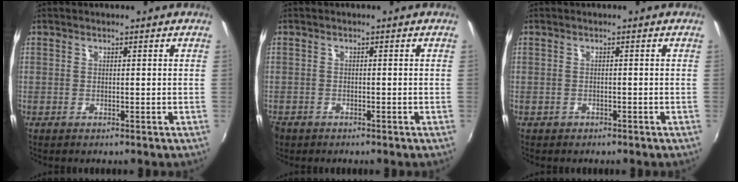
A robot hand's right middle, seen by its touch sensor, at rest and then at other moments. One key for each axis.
{"total": 2.3, "fx": -1.6, "fy": 1.6, "fz": 0.6, "tx": -0.019, "ty": -0.005, "tz": -0.030}
{"total": 1.3, "fx": -0.8, "fy": 1.0, "fz": 0.2, "tx": -0.009, "ty": -0.002, "tz": -0.010}